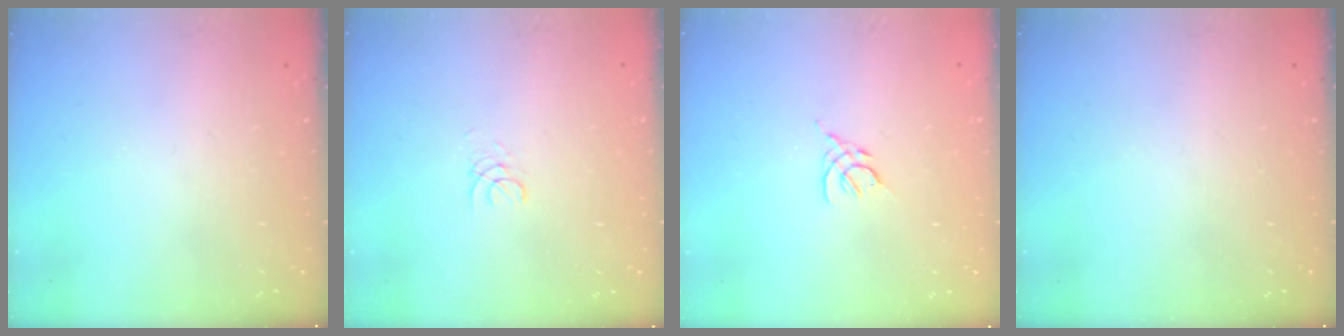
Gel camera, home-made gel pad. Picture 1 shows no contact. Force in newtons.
{"total": 1.0, "press": 1.0, "slide": 0.1}
{"total": 2.4, "press": 2.3, "slide": 0.6}
{"total": 0.0}